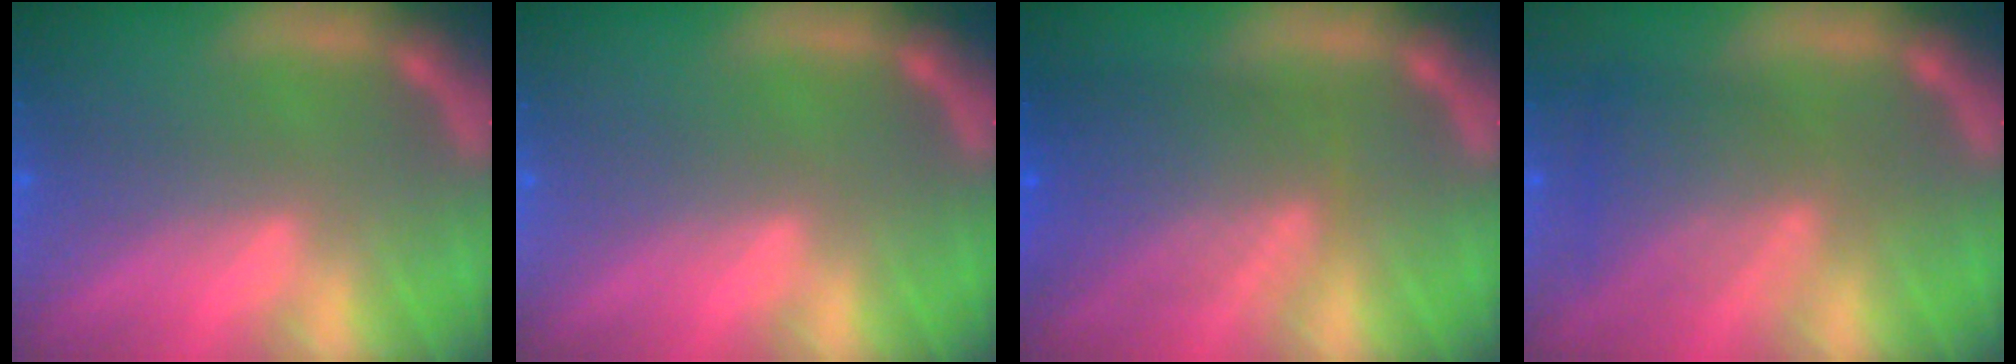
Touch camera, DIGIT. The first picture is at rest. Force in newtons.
{"total": 0.0}
{"total": 7.1}
{"total": 5.5}